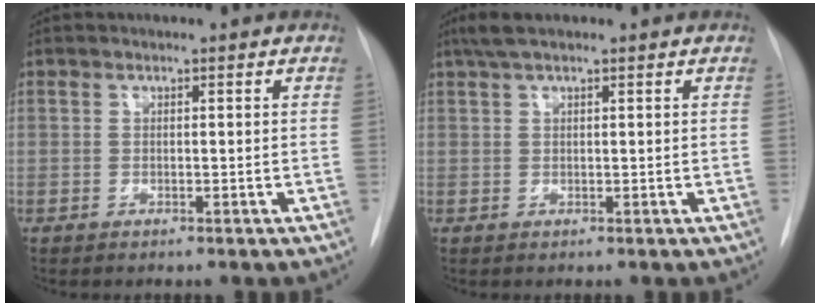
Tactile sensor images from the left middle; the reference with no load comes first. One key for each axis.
{"total": 3.3, "fx": 2.4, "fy": 0.6, "fz": 2.2, "tx": -0.049, "ty": 0.017, "tz": 0.045}